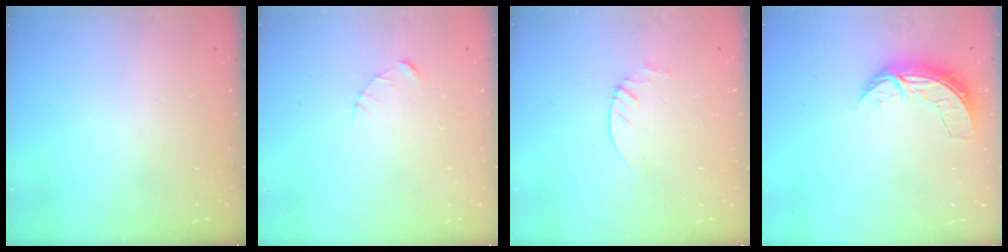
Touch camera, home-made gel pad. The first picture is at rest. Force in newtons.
{"total": 2.3, "press": 2.3, "slide": 0.3}
{"total": 1.9, "press": 1.9, "slide": 0.2}
{"total": 7.3, "press": 7.3, "slide": 0.7}